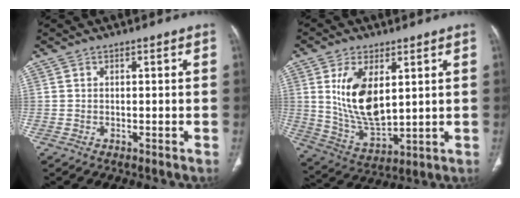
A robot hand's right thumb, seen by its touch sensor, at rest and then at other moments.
{"total": 13.2, "force": [3.5, 6.7, 10.9], "torque": [-0.195, -0.026, 0.081]}